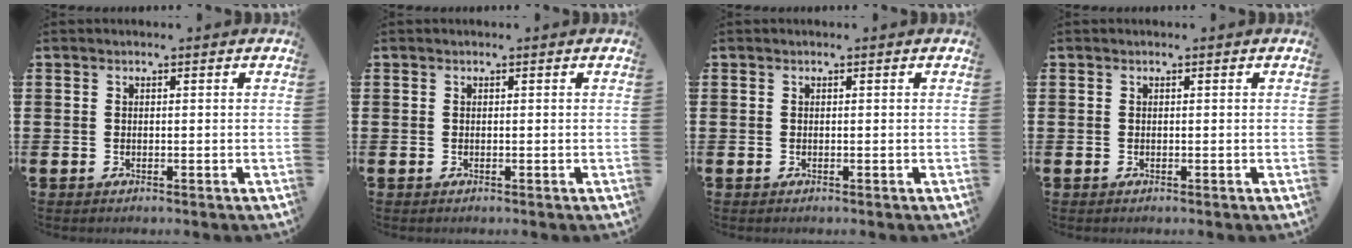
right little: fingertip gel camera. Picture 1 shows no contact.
{"total": 0.0}
{"total": 0.0}
{"total": 0.0}